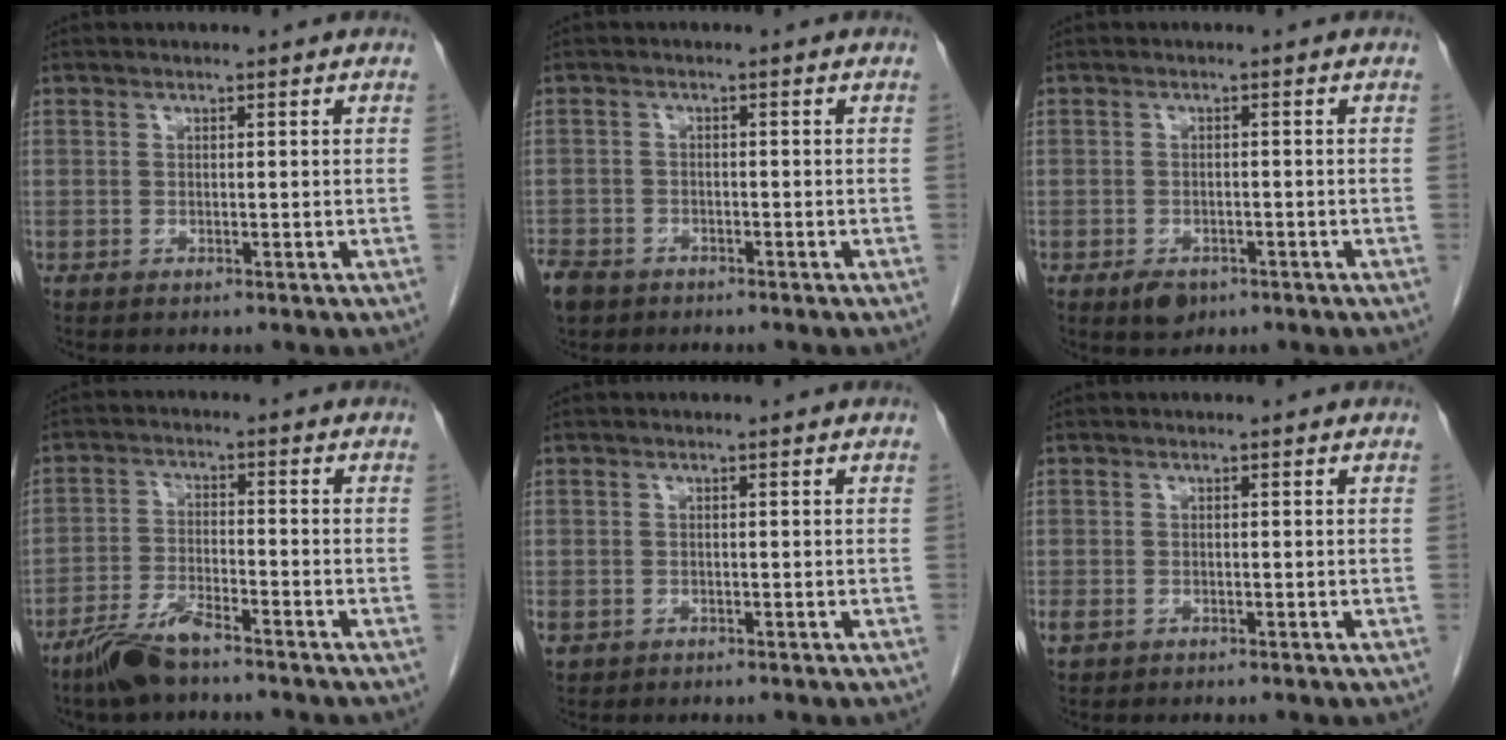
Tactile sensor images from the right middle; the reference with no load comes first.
{"total": 4.9, "force": [-3.8, 2.8, 1.3], "torque": [-0.029, -0.001, -0.066]}
{"total": 2.9, "force": [-1.8, 1.8, 1.5], "torque": [-0.026, -0.001, -0.019]}
{"total": 6.7, "force": [-5.3, 1.3, 3.9], "torque": [-0.085, -0.012, -0.100]}
{"total": 1.3, "force": [-0.6, 1.1, 0.4], "torque": [-0.013, 0.002, -0.007]}
{"total": 1.3, "force": [-0.6, 0.9, 0.7], "torque": [-0.018, 0.001, -0.007]}